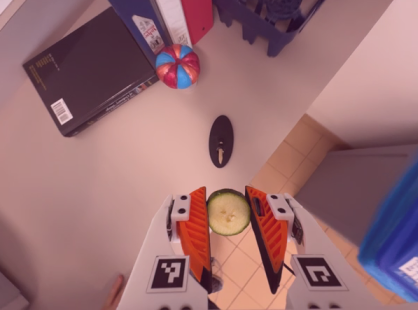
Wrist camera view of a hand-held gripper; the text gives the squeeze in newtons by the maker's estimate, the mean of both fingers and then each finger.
{"total": 8.3, "left": 8.3, "right": 8.3}